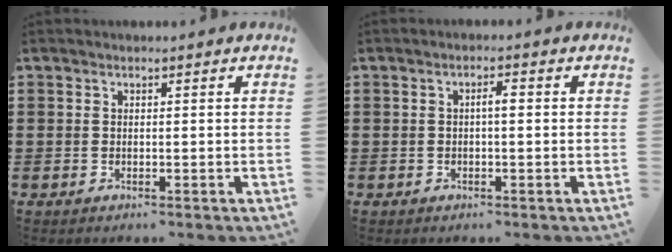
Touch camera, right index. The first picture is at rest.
{"total": 1.6, "force": [-0.1, 0.3, 1.6], "torque": [-0.031, 0.002, -0.003]}